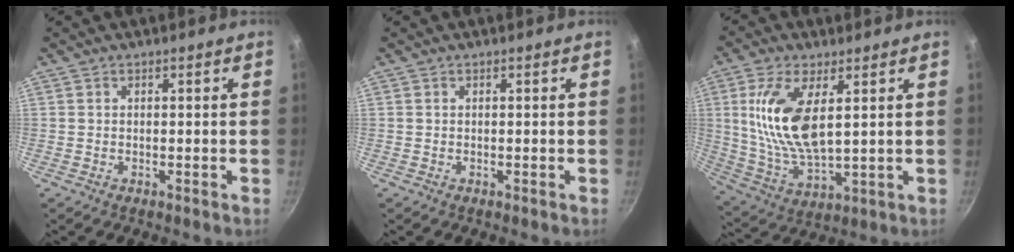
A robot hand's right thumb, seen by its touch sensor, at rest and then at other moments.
{"total": 0.0}
{"total": 14.5, "force": [3.7, 6.5, 12.5], "torque": [-0.246, -0.019, 0.080]}